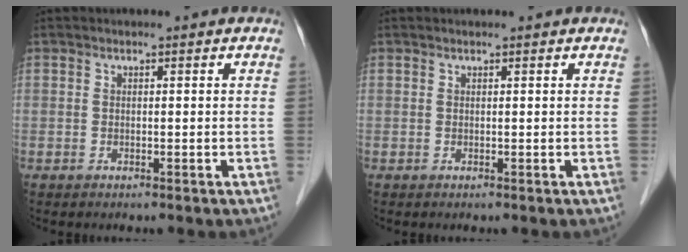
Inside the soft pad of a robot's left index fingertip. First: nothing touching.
{"total": 0.8, "force": [0.7, 0.0, 0.2], "torque": [-0.006, 0.010, 0.012]}